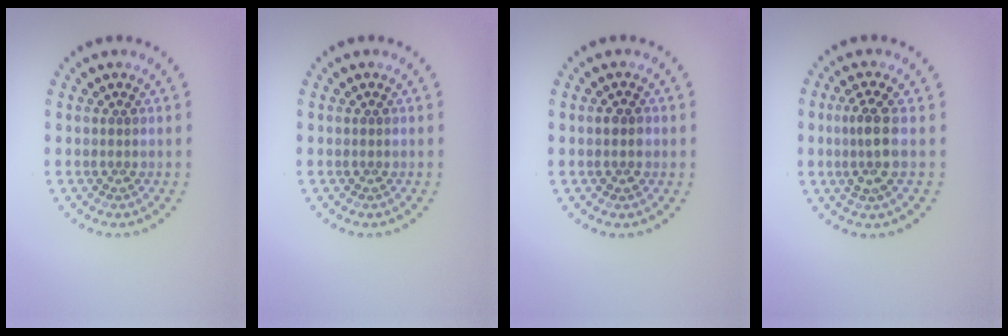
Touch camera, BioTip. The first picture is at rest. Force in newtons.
{"total": 0.0}
{"total": 1.4, "press": 1.4, "slide": 0.3}
{"total": 2.6, "press": 2.3, "slide": 1.2}